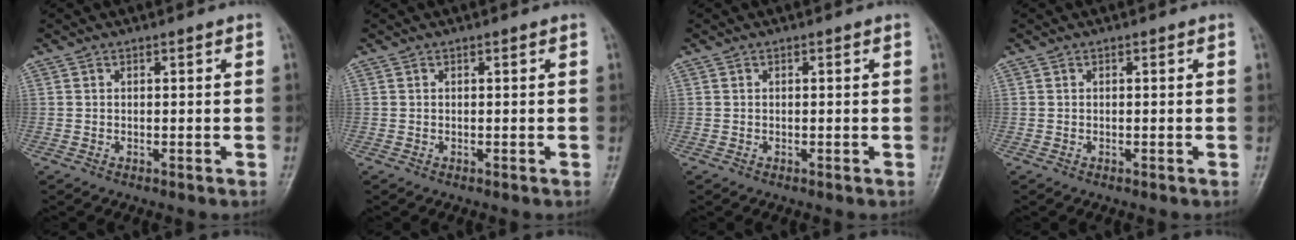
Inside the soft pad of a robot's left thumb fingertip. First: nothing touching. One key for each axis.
{"total": 0.0}
{"total": 0.0}
{"total": 0.0}